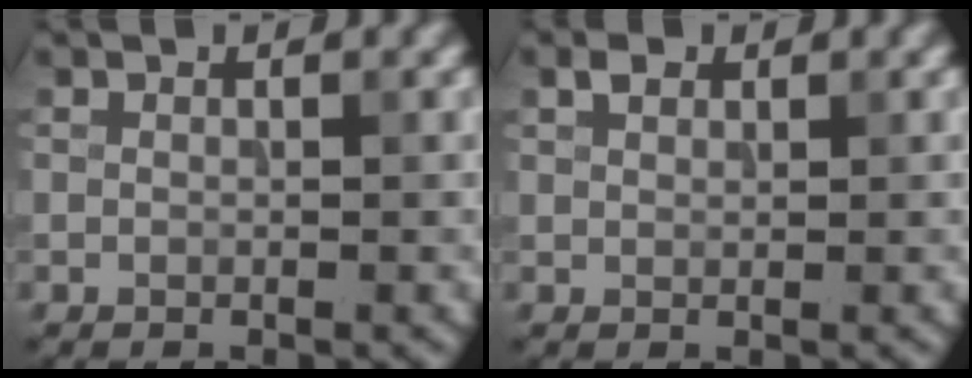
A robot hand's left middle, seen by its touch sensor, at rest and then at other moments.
{"total": 1.2, "force": [0.8, 0.7, 0.5], "torque": [-0.010, 0.004, 0.014]}